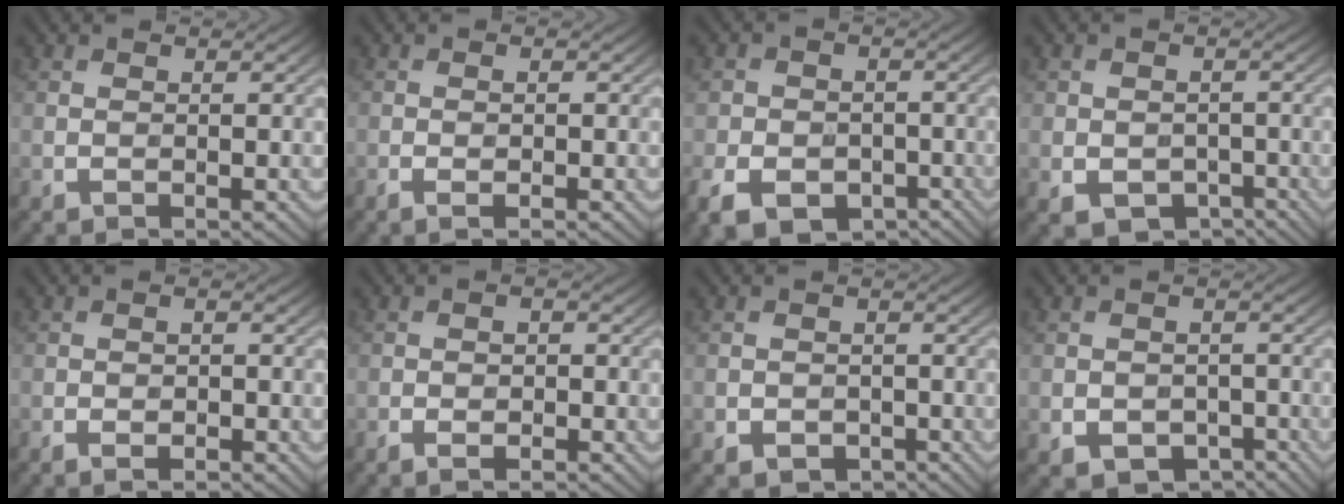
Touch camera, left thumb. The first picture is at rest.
{"total": 1.6, "force": [-0.7, 0.3, 1.4], "torque": [-0.027, 0.001, -0.013]}
{"total": 8.6, "force": [-4.3, 6.4, 3.7], "torque": [-0.076, -0.025, -0.079]}
{"total": 4.7, "force": [-1.7, 3.8, 2.2], "torque": [-0.043, -0.014, -0.021]}
{"total": 2.3, "force": [-1.2, 0.9, 1.8], "torque": [-0.028, 0.002, -0.022]}
{"total": 2.6, "force": [-1.2, 1.1, 1.9], "torque": [-0.030, 0.002, -0.023]}
{"total": 2.5, "force": [-1.4, 1.8, 1.0], "torque": [-0.016, -0.007, -0.024]}
{"total": 5.0, "force": [-2.5, 3.4, 2.6], "torque": [-0.044, -0.010, -0.033]}